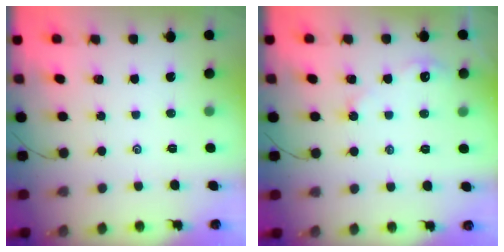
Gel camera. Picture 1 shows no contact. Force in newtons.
{"total": 2.8, "press": 2.8, "slide": 0.4}